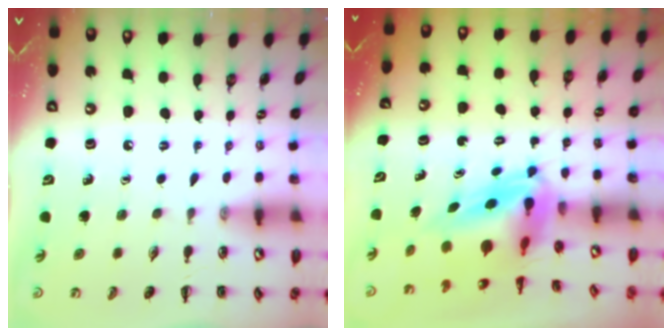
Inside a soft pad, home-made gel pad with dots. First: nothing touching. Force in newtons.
{"total": 6.7, "press": 6.4, "slide": 2.0}